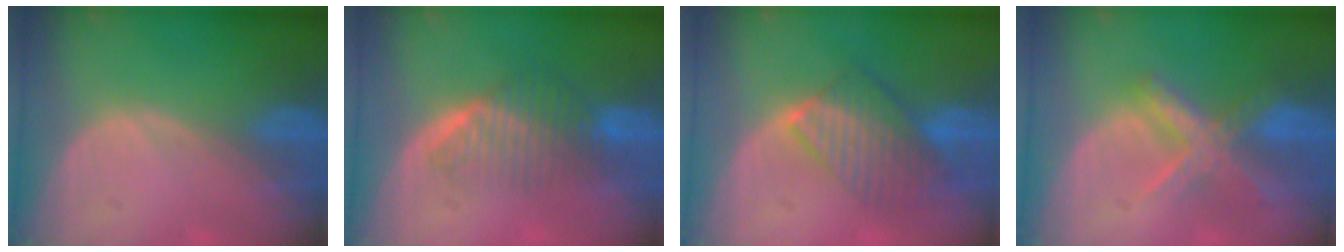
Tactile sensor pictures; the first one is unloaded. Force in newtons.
{"total": 6.5, "press": 5.8, "slide": 2.9}
{"total": 7.7, "press": 7.2, "slide": 2.8}
{"total": 7.2, "press": 6.1, "slide": 3.9}